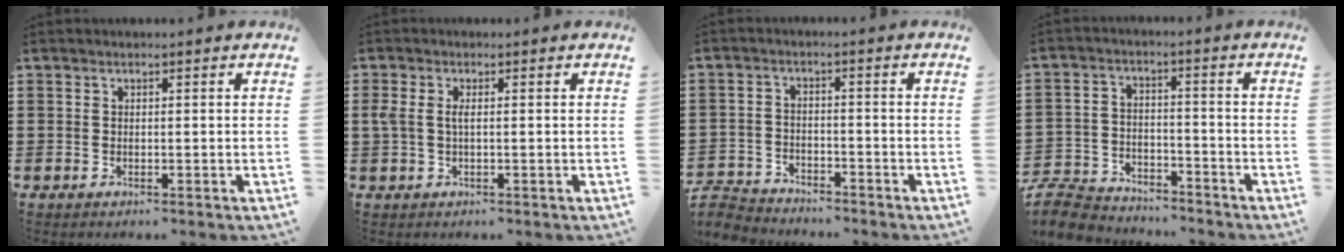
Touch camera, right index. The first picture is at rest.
{"total": 2.2, "force": [0.1, 0.8, 2.0], "torque": [-0.055, -0.004, -0.004]}
{"total": 4.2, "force": [-4.2, 0.6, 0.1], "torque": [-0.020, 0.000, -0.092]}
{"total": 7.2, "force": [-7.0, 1.5, 0.8], "torque": [-0.032, 0.012, -0.143]}